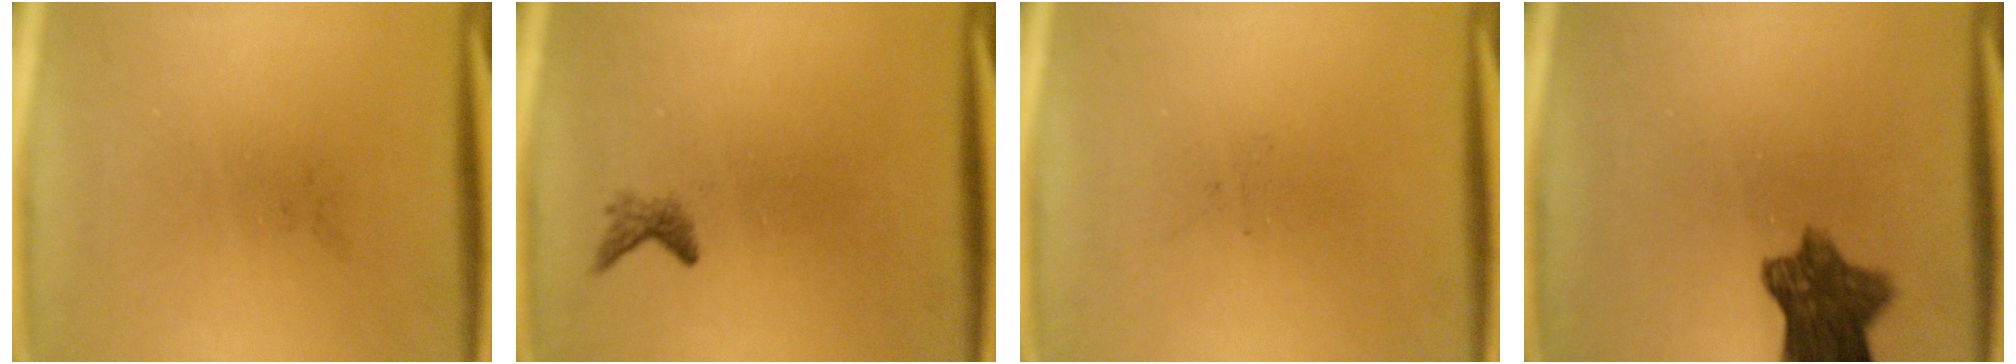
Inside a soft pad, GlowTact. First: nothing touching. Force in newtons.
{"total": 1.1}
{"total": 0.0}
{"total": 8.6}